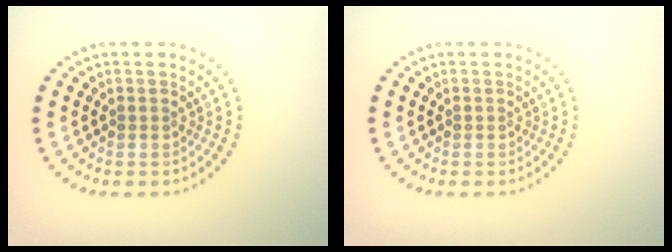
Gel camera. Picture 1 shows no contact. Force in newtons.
{"total": 0.0}